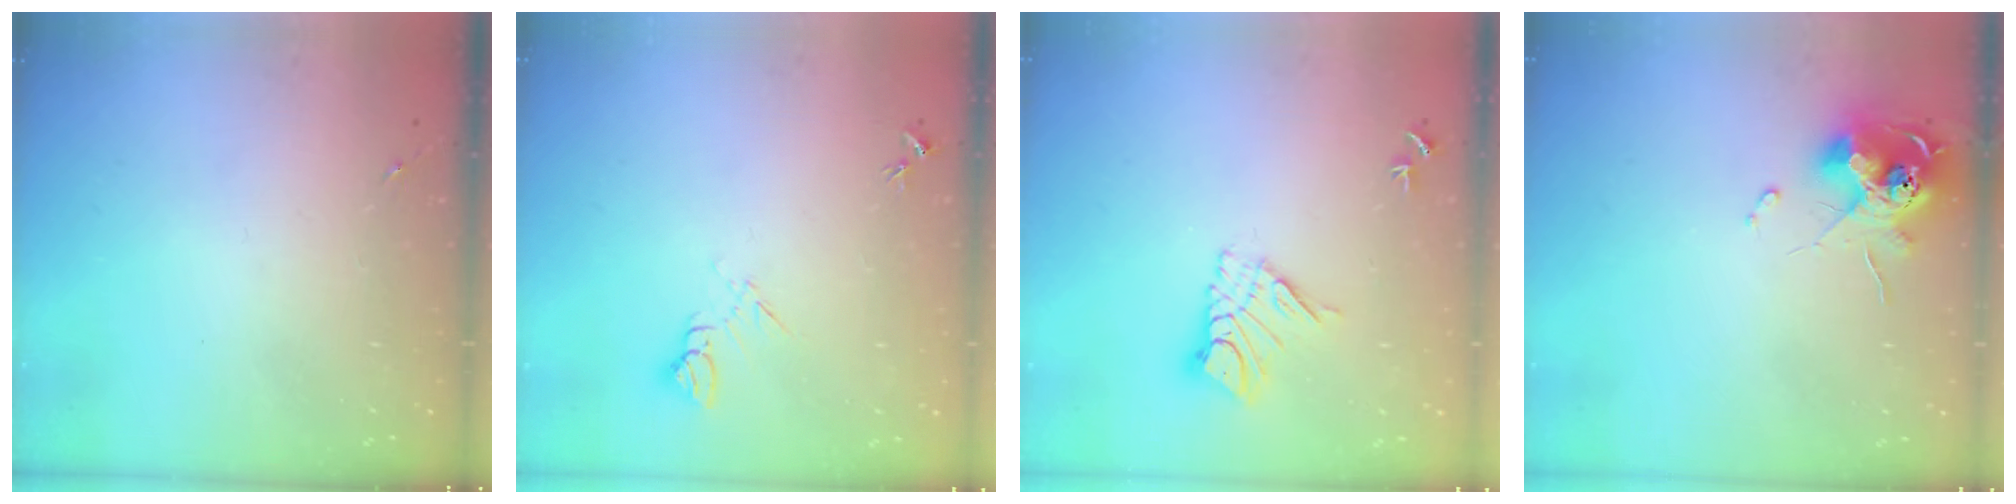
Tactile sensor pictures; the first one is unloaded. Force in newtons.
{"total": 5.8, "press": 5.7, "slide": 0.7}
{"total": 9.8, "press": 9.8, "slide": 0.9}
{"total": 13.5, "press": 13.4, "slide": 1.2}